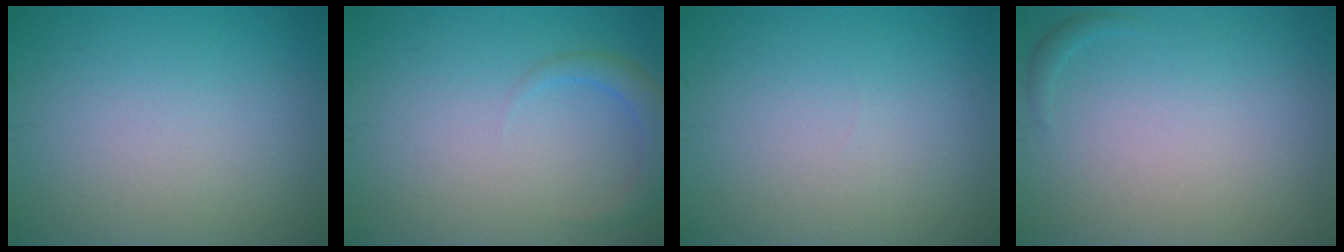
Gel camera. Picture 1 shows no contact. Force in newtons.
{"total": 2.1, "press": 2.1, "slide": 0.2}
{"total": 0.0}
{"total": 0.6, "press": 0.6, "slide": 0.1}